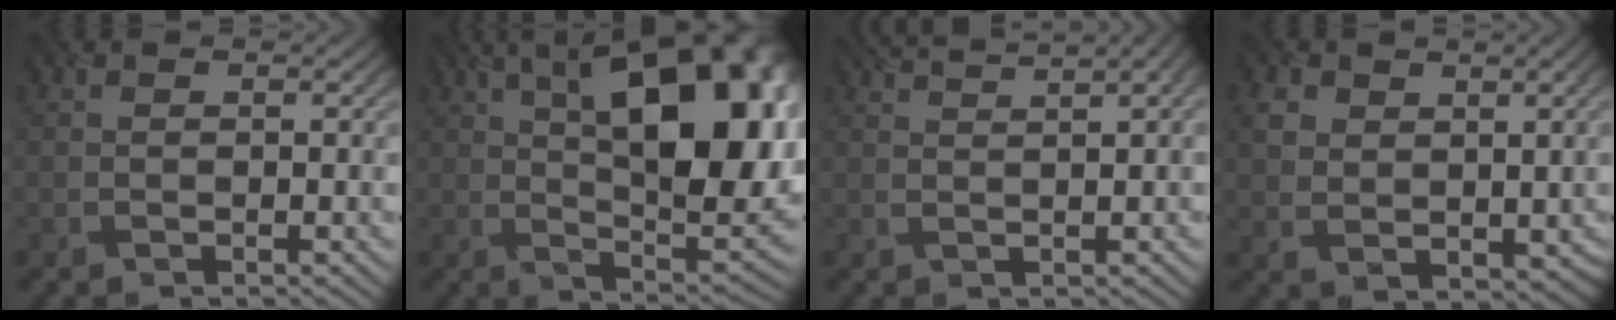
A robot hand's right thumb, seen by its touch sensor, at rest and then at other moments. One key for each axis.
{"total": 18.9, "fx": 5.4, "fy": 8.0, "fz": 16.2, "tx": -0.213, "ty": 0.028, "tz": 0.071}
{"total": 4.6, "fx": 3.3, "fy": 0.6, "fz": 3.1, "tx": -0.055, "ty": 0.024, "tz": 0.049}
{"total": 4.1, "fx": 2.0, "fy": 3.0, "fz": 1.8, "tx": -0.052, "ty": -0.005, "tz": 0.043}